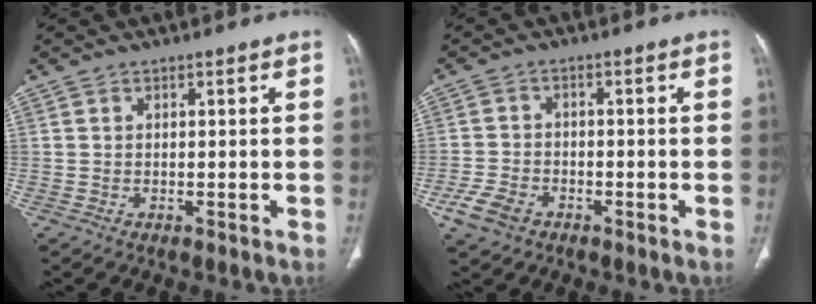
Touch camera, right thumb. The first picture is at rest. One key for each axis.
{"total": 5.6, "fx": -3.0, "fy": 3.7, "fz": 2.9, "tx": -0.061, "ty": 0.012, "tz": -0.054}